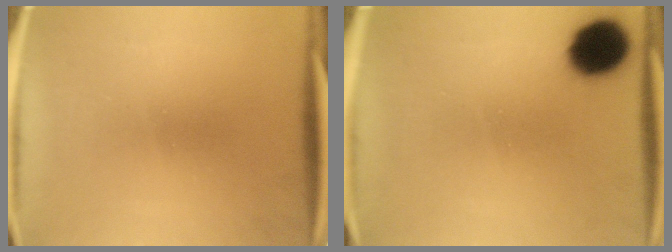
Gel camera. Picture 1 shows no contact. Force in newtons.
{"total": 12.7}